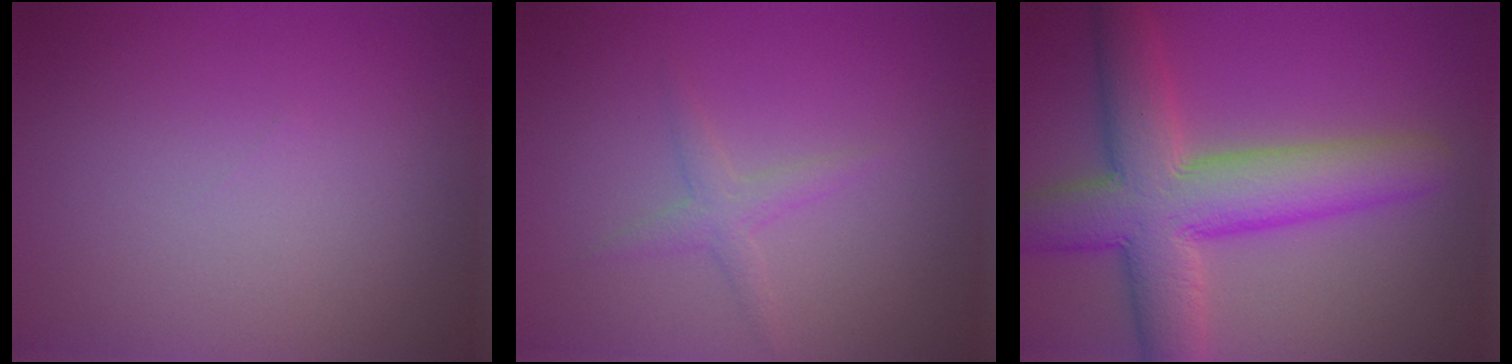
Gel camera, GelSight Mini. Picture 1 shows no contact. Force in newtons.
{"total": 1.6, "press": 1.6, "slide": 0.0}
{"total": 9.6, "press": 9.6, "slide": 0.6}